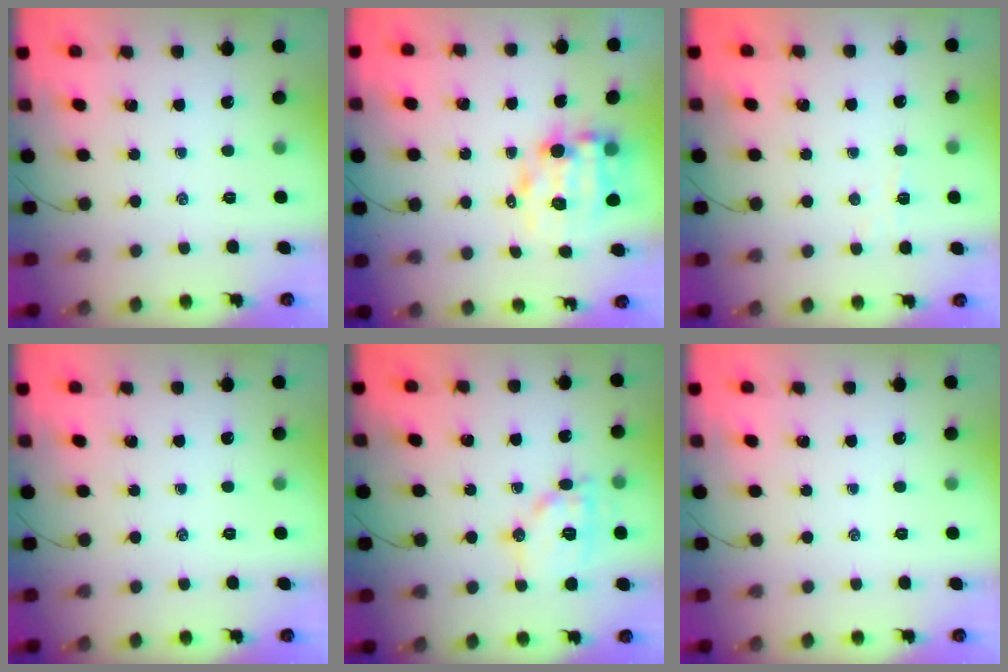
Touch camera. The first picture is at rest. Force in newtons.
{"total": 8.1, "press": 7.8, "slide": 2.3}
{"total": 2.9, "press": 2.7, "slide": 0.8}
{"total": 0.0}
{"total": 12.1, "press": 12.0, "slide": 0.8}
{"total": 0.0}